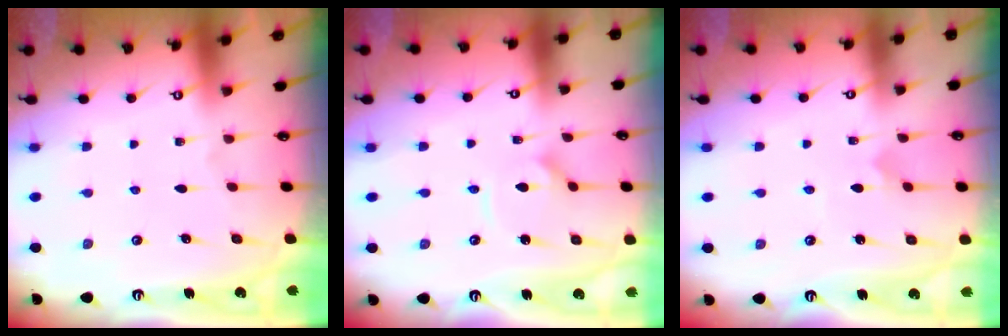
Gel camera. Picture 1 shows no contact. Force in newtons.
{"total": 4.8, "press": 4.8, "slide": 0.4}
{"total": 4.6, "press": 4.5, "slide": 0.3}